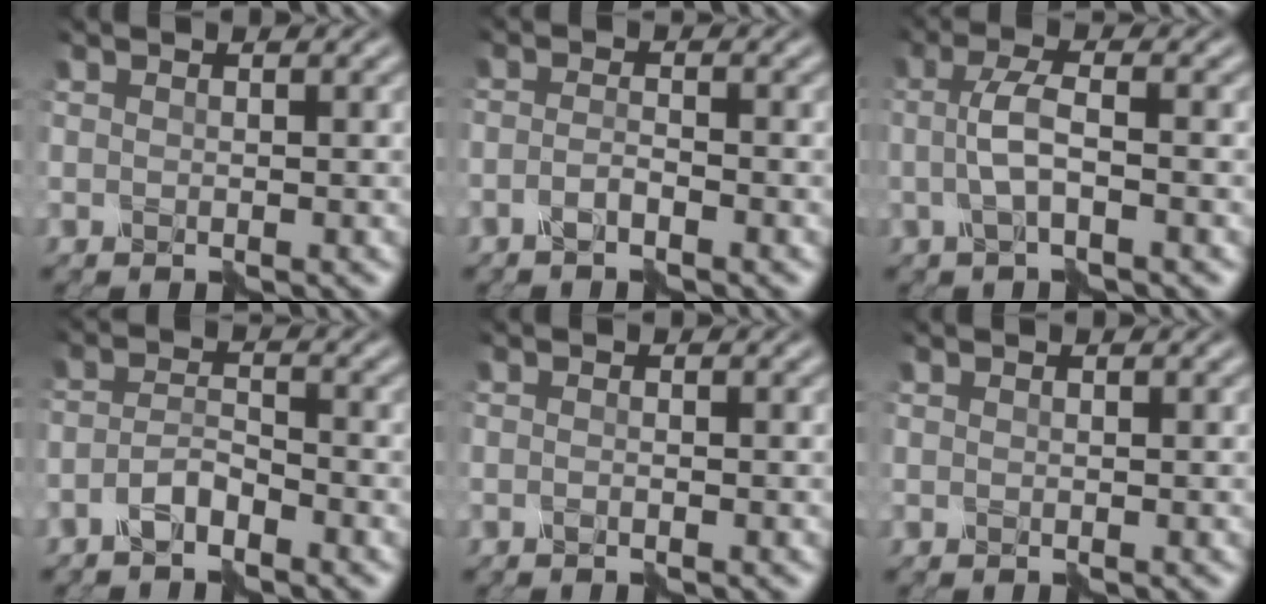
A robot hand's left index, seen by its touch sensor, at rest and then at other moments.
{"total": 1.5, "force": [-1.1, 0.1, 1.0], "torque": [-0.023, 0.004, -0.024]}
{"total": 2.9, "force": [-0.4, 0.7, 2.8], "torque": [-0.063, 0.004, -0.008]}
{"total": 2.3, "force": [-1.8, 0.5, 1.3], "torque": [-0.033, 0.007, -0.041]}
{"total": 0.6, "force": [-0.3, 0.1, 0.5], "torque": [-0.011, -0.004, -0.017]}
{"total": 0.0}